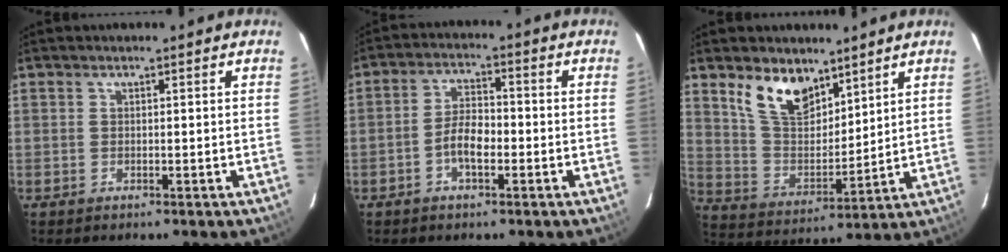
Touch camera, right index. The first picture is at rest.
{"total": 5.2, "force": [-2.1, 2.1, 4.2], "torque": [-0.089, 0.011, -0.039]}
{"total": 11.7, "force": [7.8, 6.0, 6.3], "torque": [-0.126, 0.008, 0.159]}